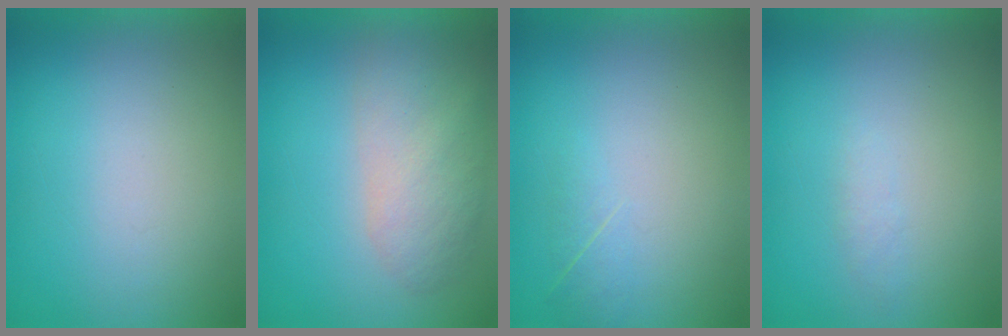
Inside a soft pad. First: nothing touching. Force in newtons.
{"total": 5.6}
{"total": 1.9}
{"total": 1.2}